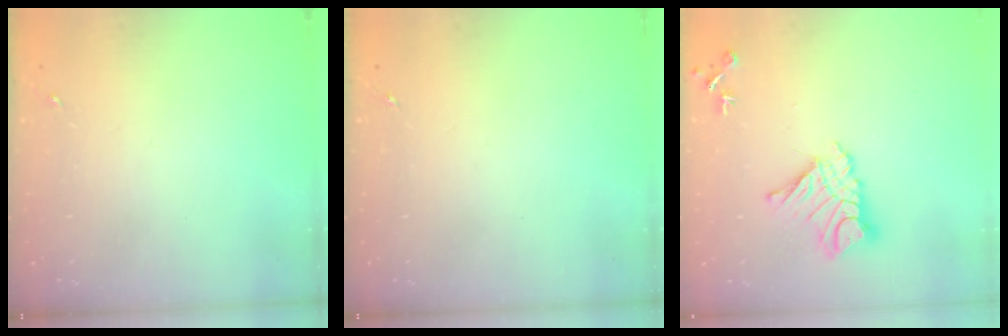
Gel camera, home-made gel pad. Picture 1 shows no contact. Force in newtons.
{"total": 0.0}
{"total": 13.7, "press": 13.7, "slide": 1.3}